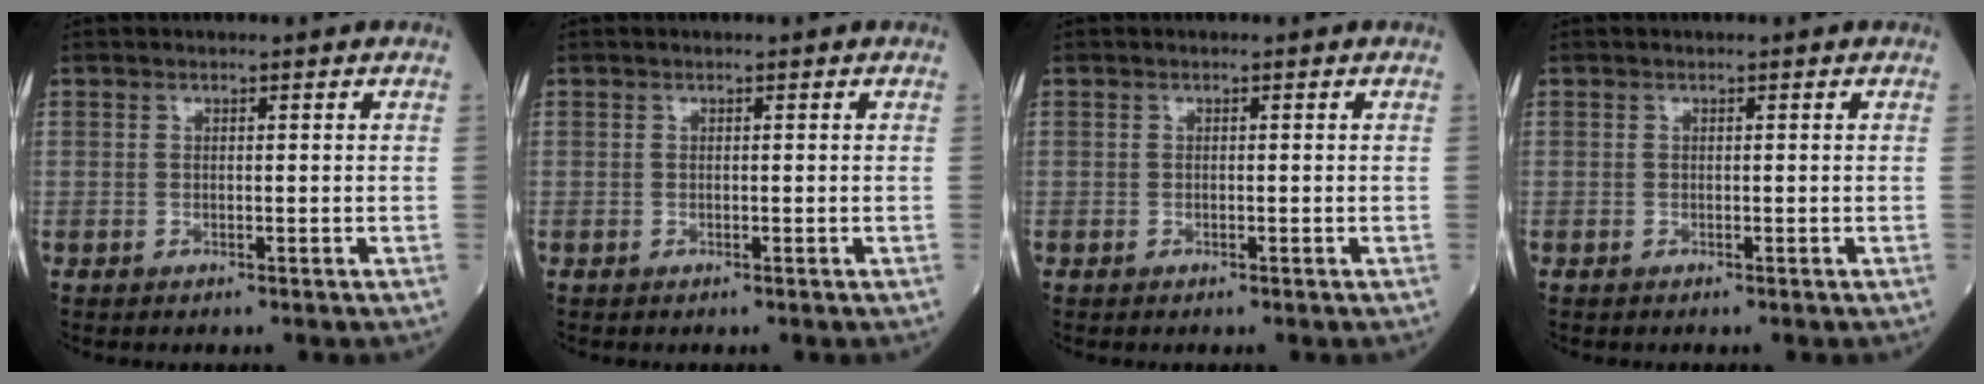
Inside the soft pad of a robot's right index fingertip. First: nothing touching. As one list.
[{"total": 0.0}, {"total": 0.0}, {"total": 0.0}]